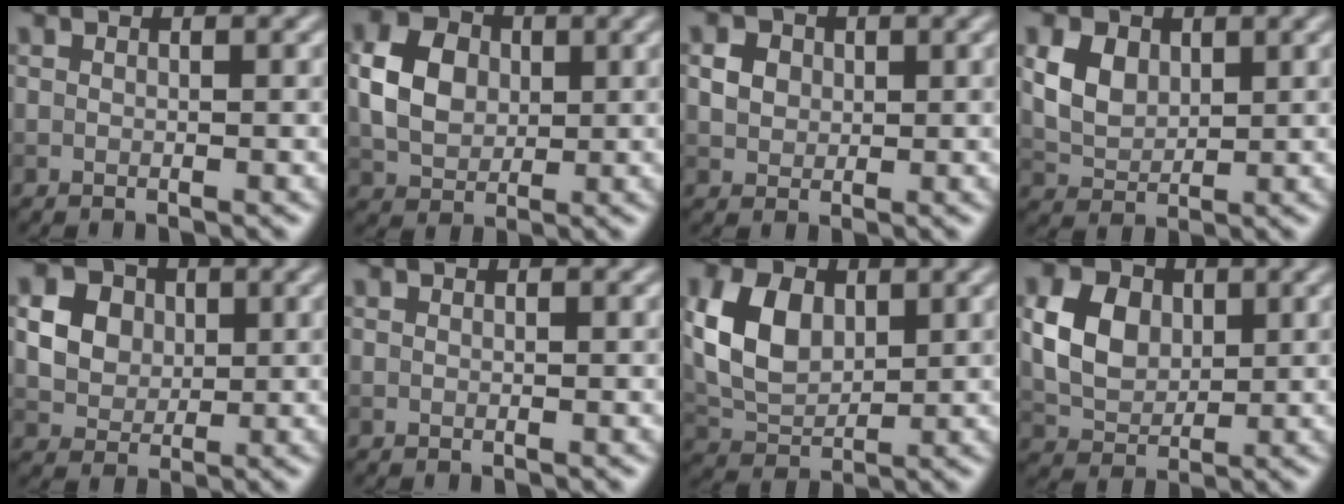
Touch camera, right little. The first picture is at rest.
{"total": 5.5, "force": [0.6, 4.3, 3.4], "torque": [-0.074, 0.007, 0.008]}
{"total": 2.1, "force": [0.4, 1.8, 0.9], "torque": [-0.016, -0.003, 0.012]}
{"total": 3.8, "force": [1.3, 2.7, 2.2], "torque": [-0.052, 0.001, 0.024]}
{"total": 6.5, "force": [2.1, 5.3, 3.0], "torque": [-0.071, 0.020, 0.038]}
{"total": 0.0}
{"total": 6.2, "force": [1.5, 4.2, 4.3], "torque": [-0.097, 0.005, 0.030]}
{"total": 5.4, "force": [1.1, 4.1, 3.4], "torque": [-0.074, 0.003, 0.018]}